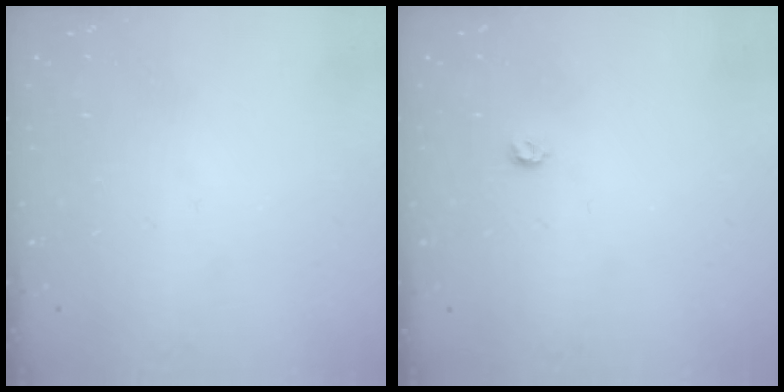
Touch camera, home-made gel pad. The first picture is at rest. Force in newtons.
{"total": 3.5, "press": 3.5, "slide": 0.5}